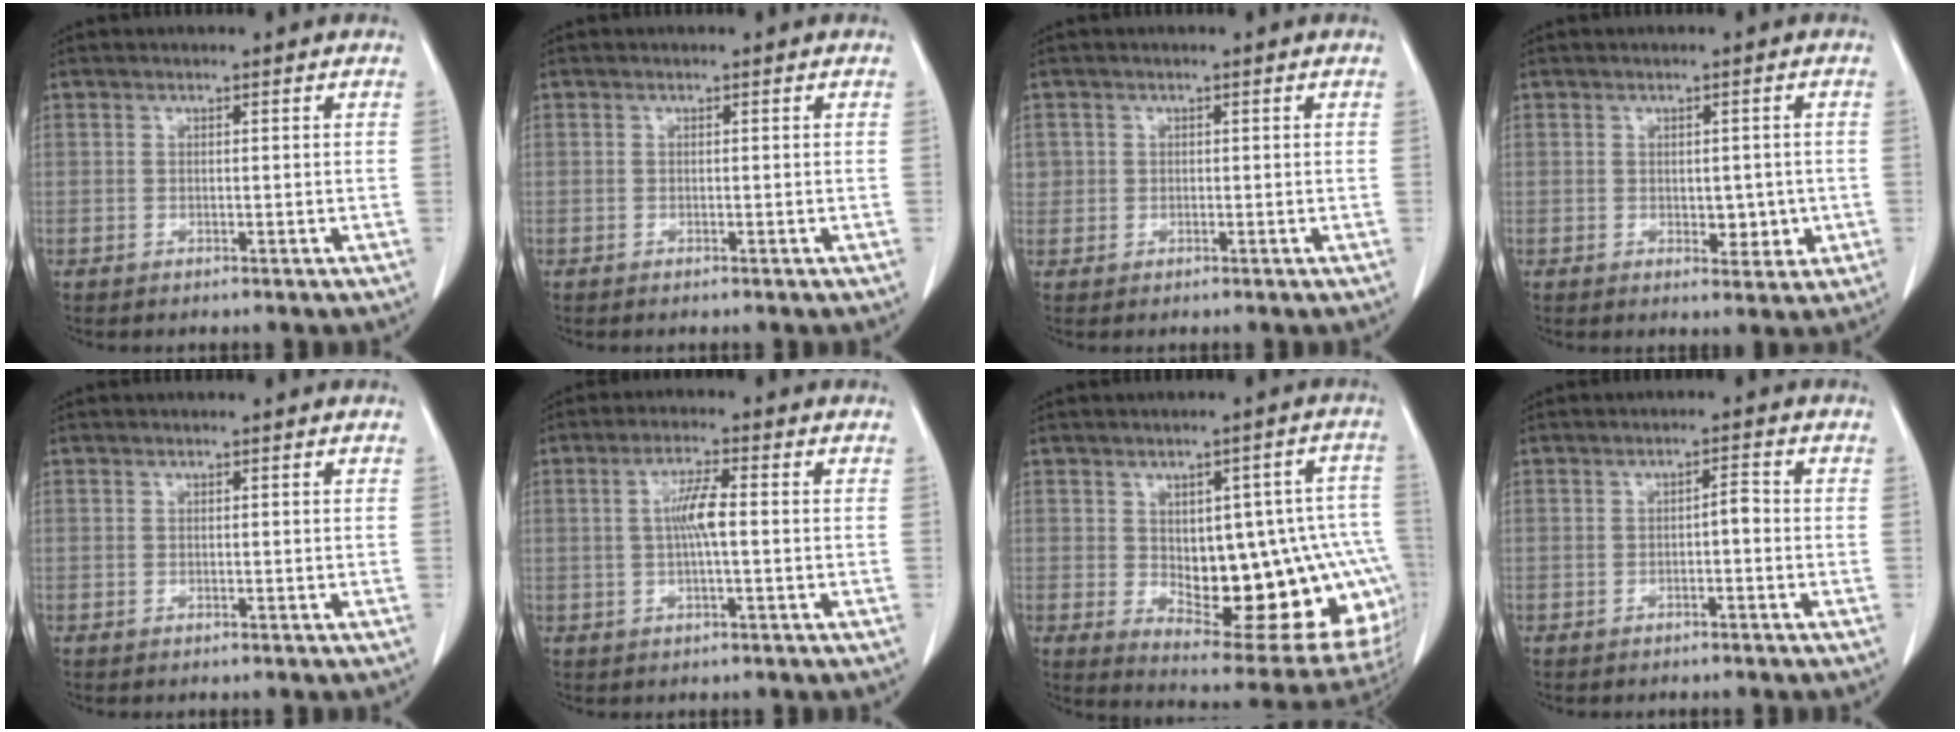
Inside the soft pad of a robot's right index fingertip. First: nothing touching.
{"total": 0.0}
{"total": 1.6, "force": [0.3, 1.6, 0.0], "torque": [0.017, 0.003, 0.002]}
{"total": 3.8, "force": [-0.5, 2.3, 3.1], "torque": [-0.030, 0.000, 0.002]}
{"total": 0.0}
{"total": 4.7, "force": [0.1, 0.4, 4.7], "torque": [-0.091, 0.005, 0.001]}
{"total": 22.2, "force": [-2.4, 8.6, 20.4], "torque": [-0.187, 0.024, 0.000]}
{"total": 1.8, "force": [-0.5, 0.5, 1.7], "torque": [-0.022, 0.005, -0.009]}